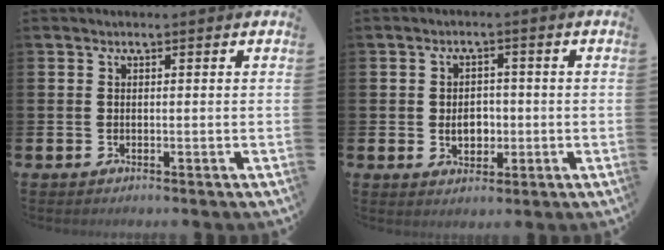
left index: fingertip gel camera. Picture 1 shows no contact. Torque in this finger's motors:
{"motor_torque": [0.70, 0.54, 0.10, 0.10]}